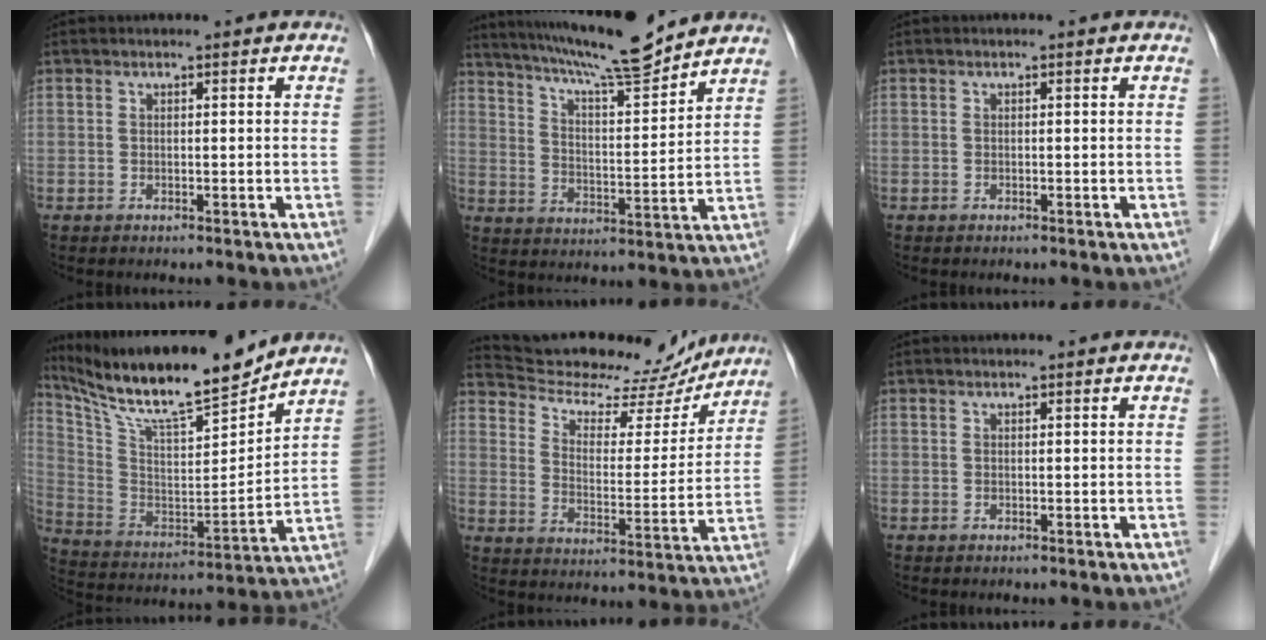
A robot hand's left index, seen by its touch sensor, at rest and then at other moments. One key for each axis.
{"total": 14.3, "fx": 12.9, "fy": 0.2, "fz": 6.2, "tx": -0.113, "ty": 0.002, "tz": 0.208}
{"total": 0.0}
{"total": 19.8, "fx": 17.2, "fy": 1.5, "fz": 9.7, "tx": -0.184, "ty": -0.009, "tz": 0.299}
{"total": 19.4, "fx": 18.4, "fy": 4.4, "fz": 4.2, "tx": -0.065, "ty": -0.013, "tz": 0.261}
{"total": 0.0}